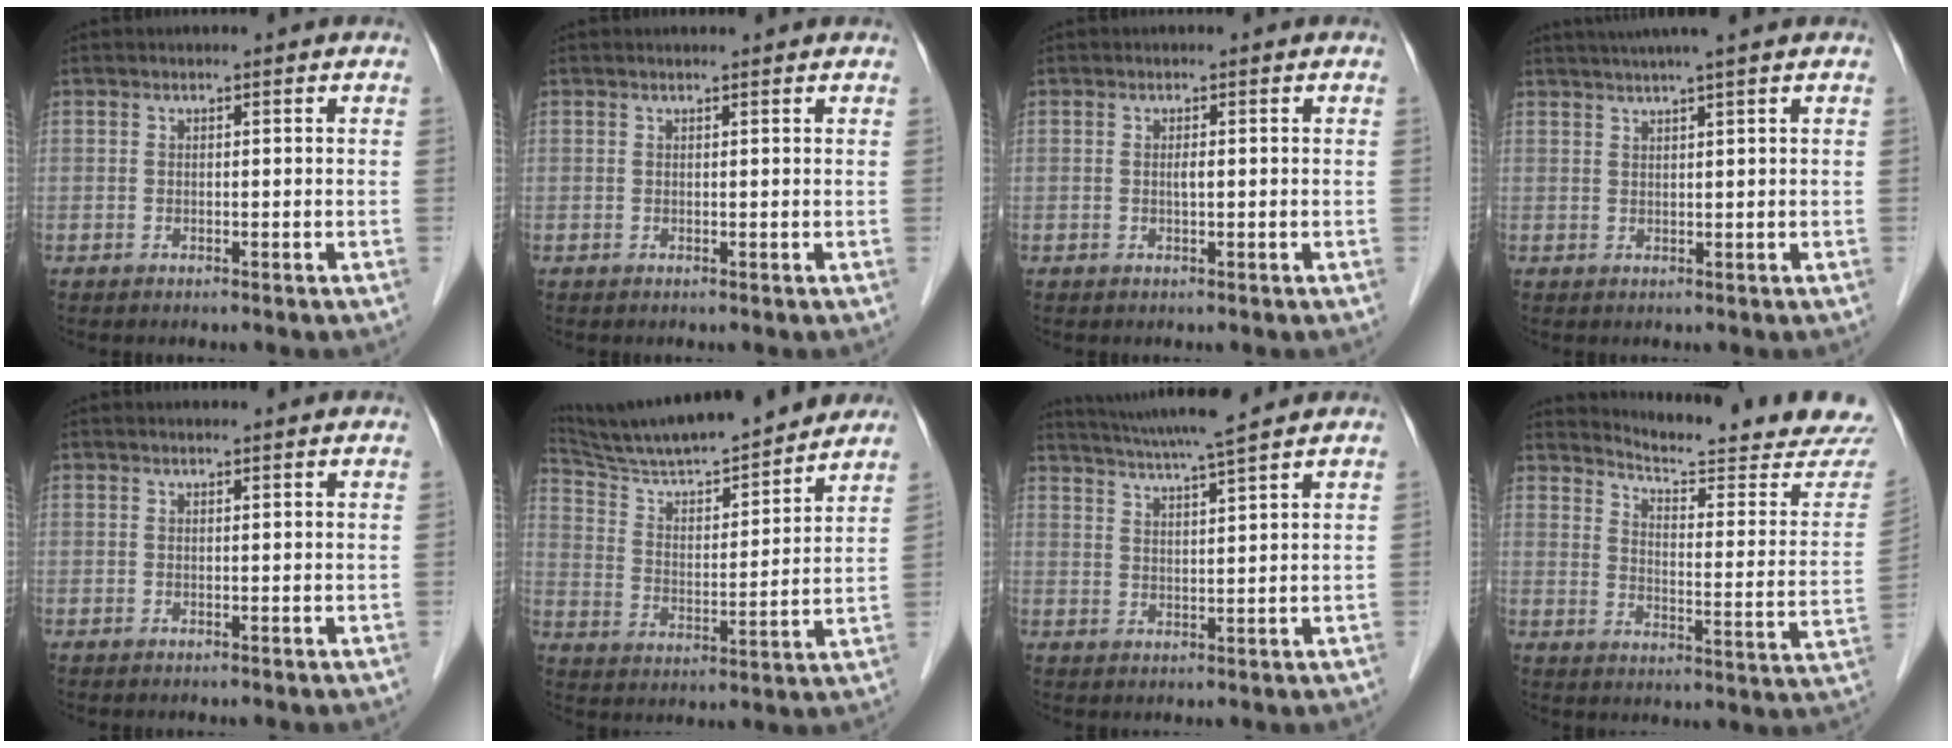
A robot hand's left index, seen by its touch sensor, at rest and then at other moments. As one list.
[{"total": 1.6, "force": [1.5, 0.0, 0.5], "torque": [-0.011, 0.009, 0.017]}, {"total": 0.8, "force": [-0.1, 0.1, 0.8], "torque": [-0.017, -0.003, -0.002]}, {"total": 5.8, "force": [4.7, -1.1, 3.2], "torque": [-0.048, 0.020, 0.071]}, {"total": 2.4, "force": [2.2, 0.1, 0.7], "torque": [-0.012, 0.012, 0.024]}, {"total": 21.2, "force": [19.2, 1.9, 8.8], "torque": [-0.149, 0.007, 0.297]}, {"total": 9.9, "force": [8.7, -1.1, 4.5], "torque": [-0.082, 0.014, 0.135]}, {"total": 18.6, "force": [18.1, -0.2, 4.1], "torque": [-0.063, -0.107, 0.222]}]